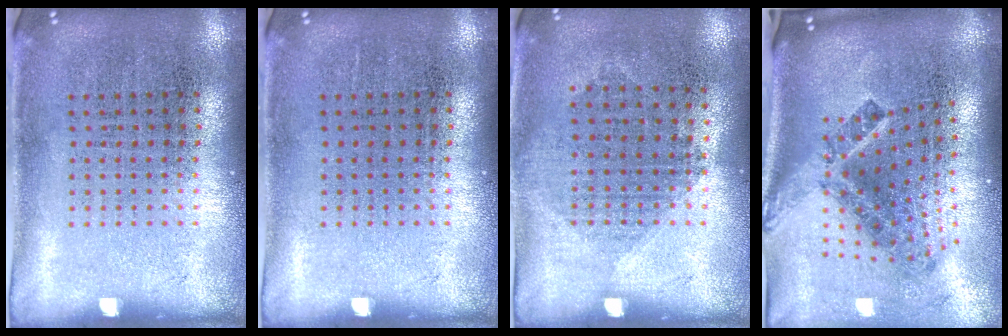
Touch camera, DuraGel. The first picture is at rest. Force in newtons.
{"total": 0.0}
{"total": 1.0, "press": 0.9, "slide": 0.4}
{"total": 2.8, "press": 1.6, "slide": 2.2}